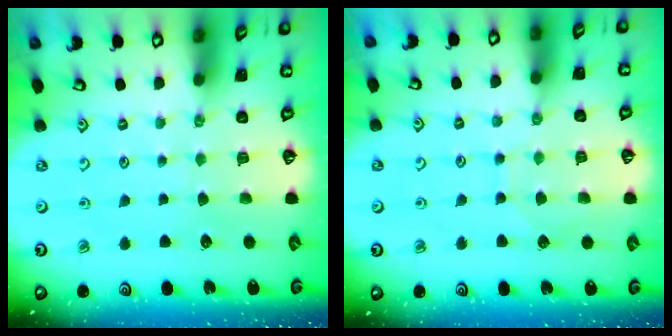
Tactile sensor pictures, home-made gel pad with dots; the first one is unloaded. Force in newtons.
{"total": 6.1, "press": 6.1, "slide": 0.6}